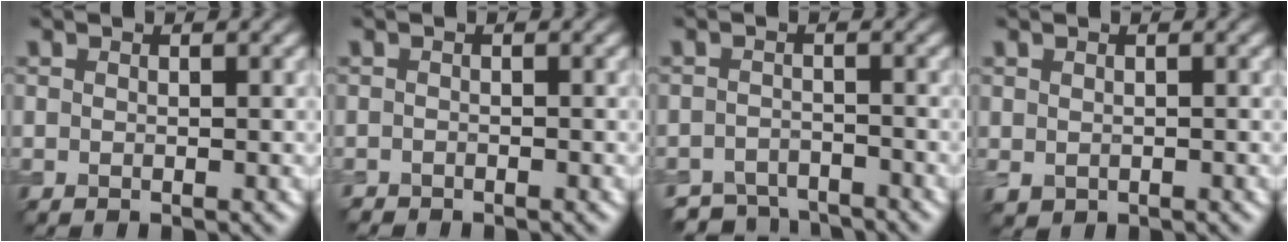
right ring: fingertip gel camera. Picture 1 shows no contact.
{"total": 0.8, "force": [-0.8, 0.1, -0.1], "torque": [0.004, -0.004, -0.017]}
{"total": 4.1, "force": [-3.9, 1.1, 0.5], "torque": [-0.005, -0.007, -0.069]}
{"total": 0.7, "force": [0.0, 0.6, 0.3], "torque": [-0.005, -0.004, 0.002]}